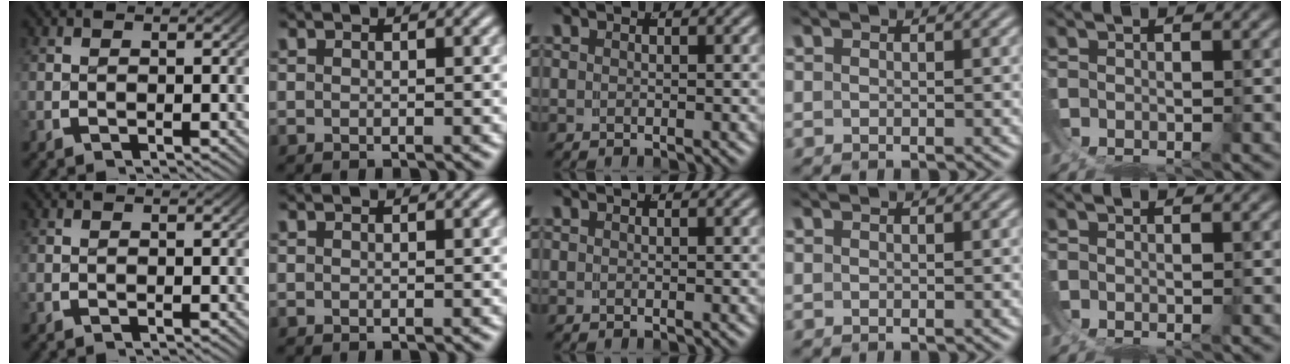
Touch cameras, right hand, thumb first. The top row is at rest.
{}